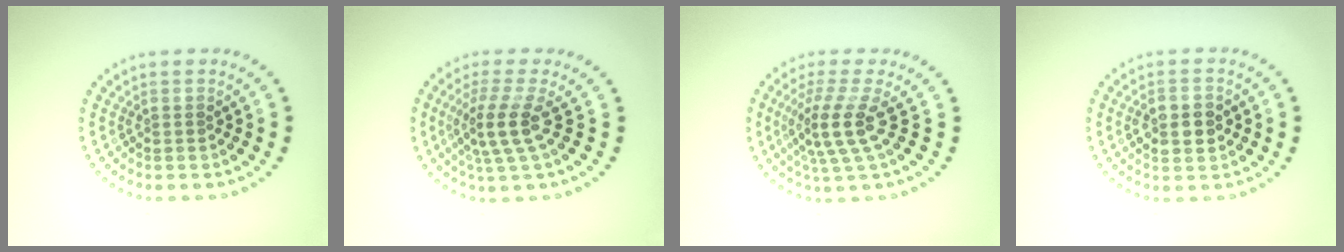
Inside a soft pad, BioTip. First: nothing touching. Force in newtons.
{"total": 3.5, "press": 2.6, "slide": 2.3}
{"total": 3.9, "press": 2.8, "slide": 2.7}
{"total": 3.6, "press": 3.6, "slide": 0.1}